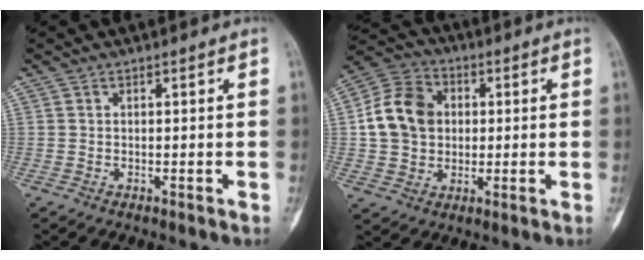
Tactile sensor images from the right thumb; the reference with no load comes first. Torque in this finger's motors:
{"motor_torque": [0.41, 1.17, 0.26, -0.15, 0.08]}